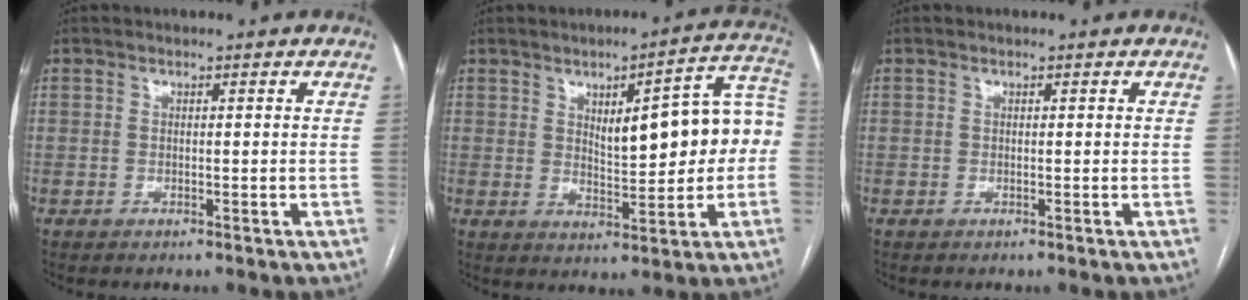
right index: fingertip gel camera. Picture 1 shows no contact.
{"total": 13.4, "force": [1.4, 3.8, 12.8], "torque": [-0.167, 0.036, 0.026]}
{"total": 0.0}